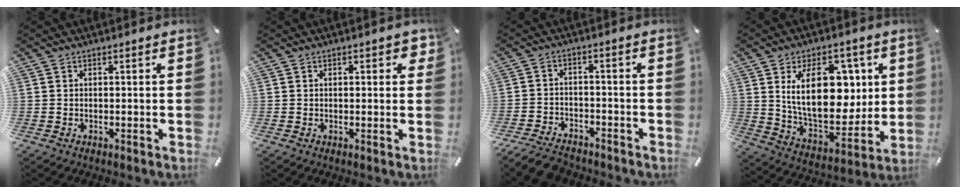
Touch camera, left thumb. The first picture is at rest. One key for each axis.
{"total": 1.7, "fx": 0.5, "fy": 1.0, "fz": 1.3, "tx": -0.010, "ty": 0.000, "tz": 0.004}
{"total": 6.3, "fx": -5.4, "fy": 2.4, "fz": 1.9, "tx": -0.041, "ty": 0.023, "tz": -0.105}
{"total": 20.2, "fx": 6.0, "fy": 12.1, "fz": 15.0, "tx": -0.249, "ty": -0.017, "tz": 0.101}